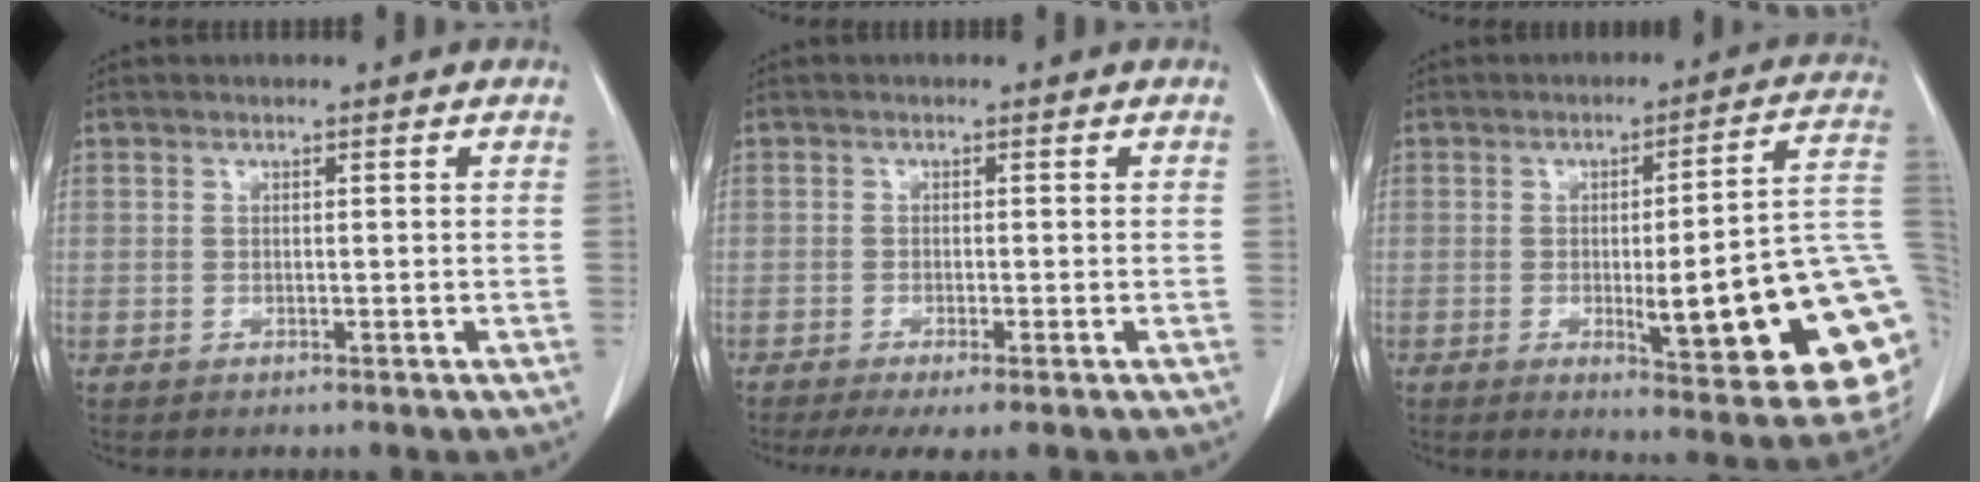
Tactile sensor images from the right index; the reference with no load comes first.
{"total": 4.5, "force": [-3.0, 0.4, 3.3], "torque": [-0.051, -0.013, -0.049]}
{"total": 21.3, "force": [-3.7, 2.7, 20.8], "torque": [-0.183, 0.006, -0.038]}